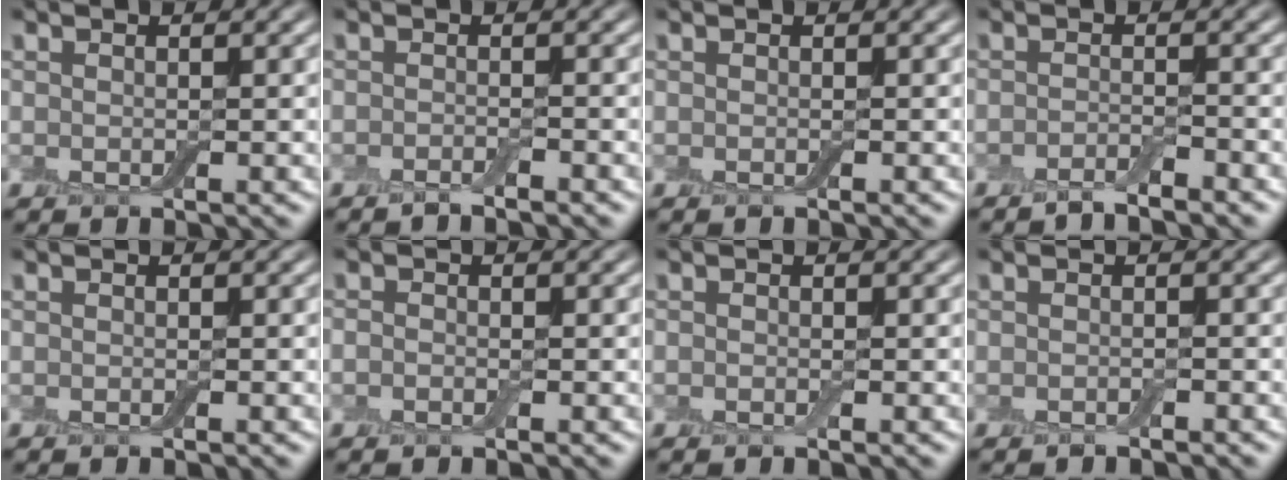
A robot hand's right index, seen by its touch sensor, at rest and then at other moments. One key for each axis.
{"total": 1.1, "fx": -1.0, "fy": -0.1, "fz": 0.5, "tx": -0.005, "ty": 0.000, "tz": -0.020}
{"total": 0.0}
{"total": 1.8, "fx": -1.6, "fy": 0.1, "fz": 0.7, "tx": -0.008, "ty": 0.004, "tz": -0.032}
{"total": 0.0}
{"total": 0.6, "fx": -0.3, "fy": 0.4, "fz": 0.3, "tx": -0.004, "ty": 0.003, "tz": -0.008}
{"total": 0.0}
{"total": 0.6, "fx": -0.6, "fy": 0.0, "fz": 0.3, "tx": -0.004, "ty": -0.001, "tz": -0.010}